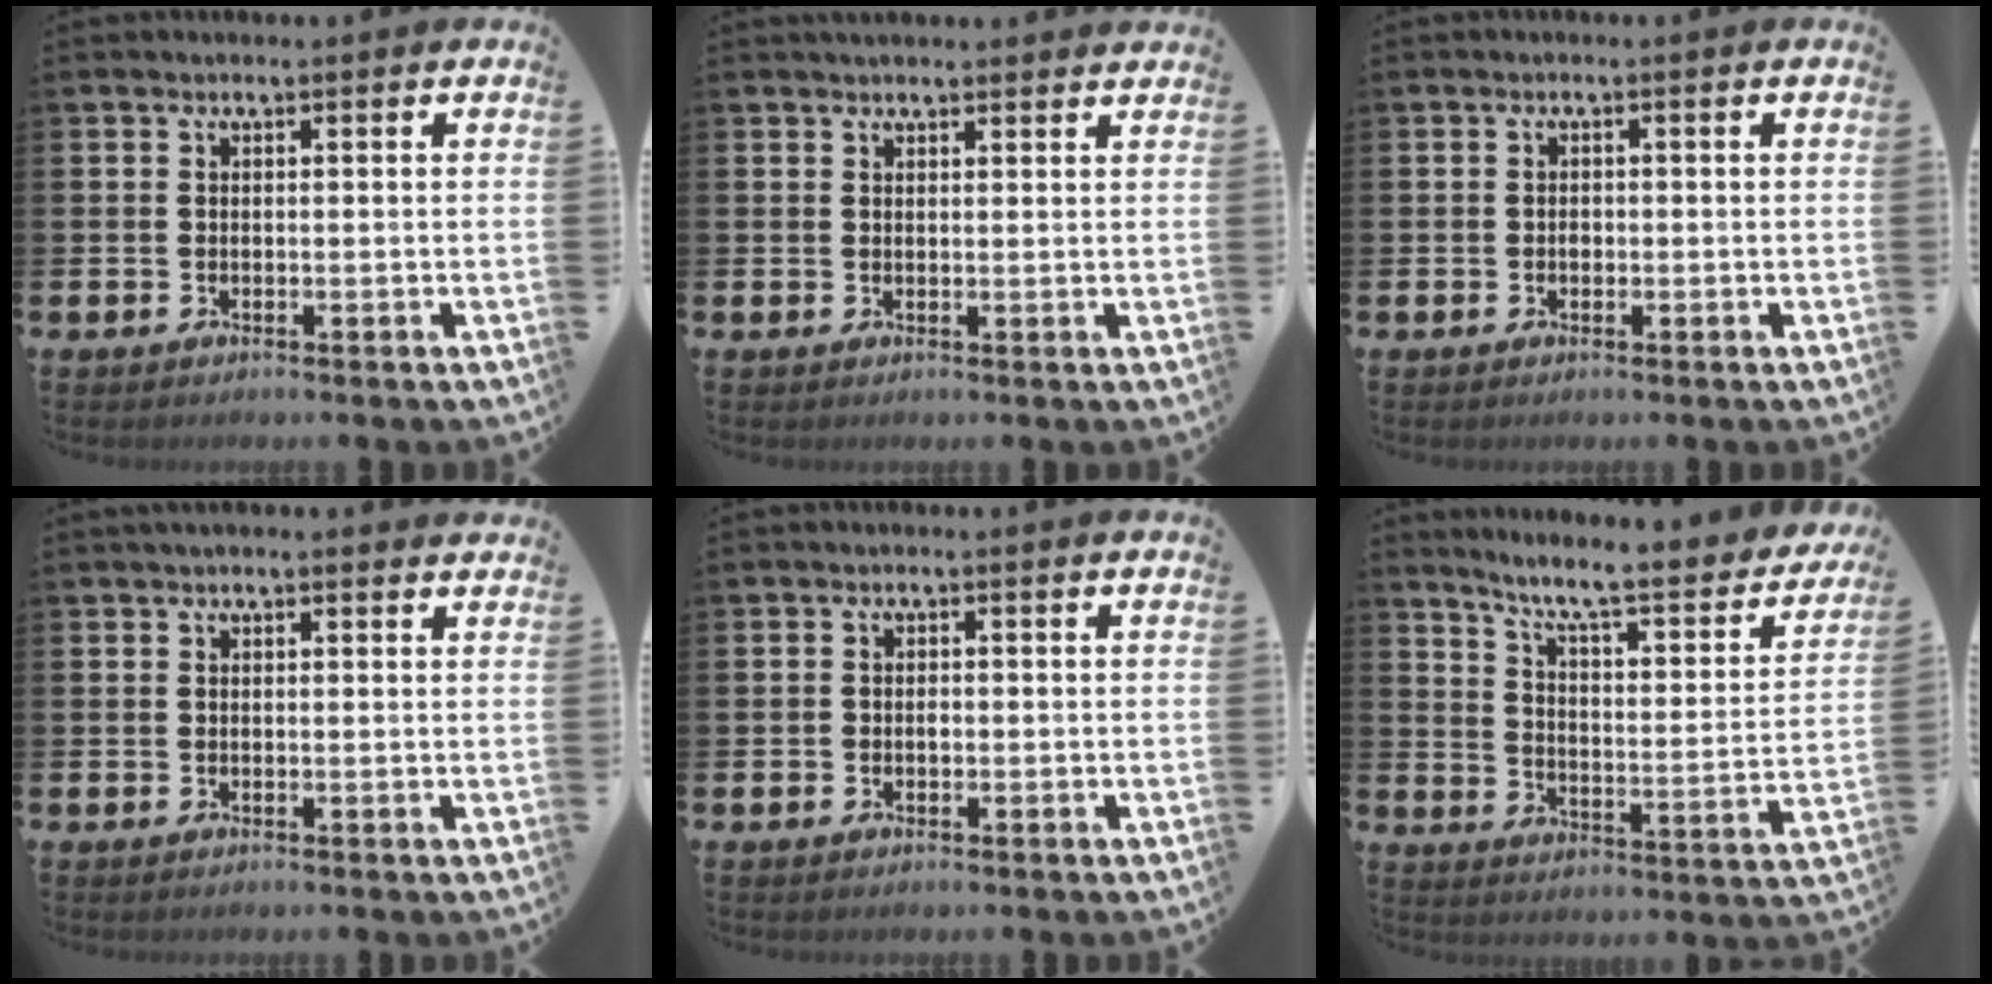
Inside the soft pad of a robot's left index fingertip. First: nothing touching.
{"total": 1.9, "force": [1.9, 0.2, 0.1], "torque": [0.003, -0.007, 0.032]}
{"total": 0.8, "force": [-0.2, 0.7, 0.4], "torque": [-0.003, 0.002, -0.005]}
{"total": 1.0, "force": [0.9, 0.2, 0.5], "torque": [0.000, 0.000, 0.014]}
{"total": 0.9, "force": [-0.2, 0.8, 0.5], "torque": [0.003, 0.000, -0.008]}
{"total": 7.8, "force": [6.7, 1.2, 3.8], "torque": [-0.092, -0.052, 0.103]}